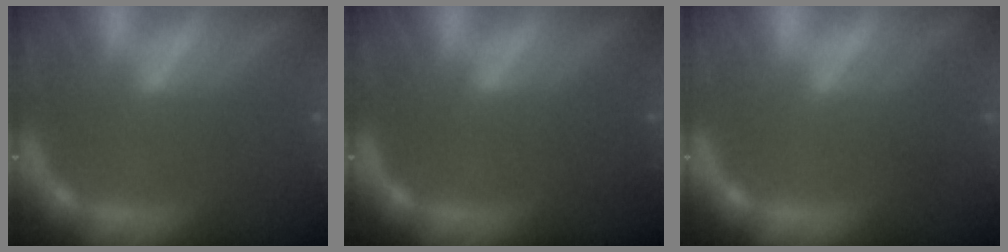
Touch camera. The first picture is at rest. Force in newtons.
{"total": 0.0}
{"total": 2.0}